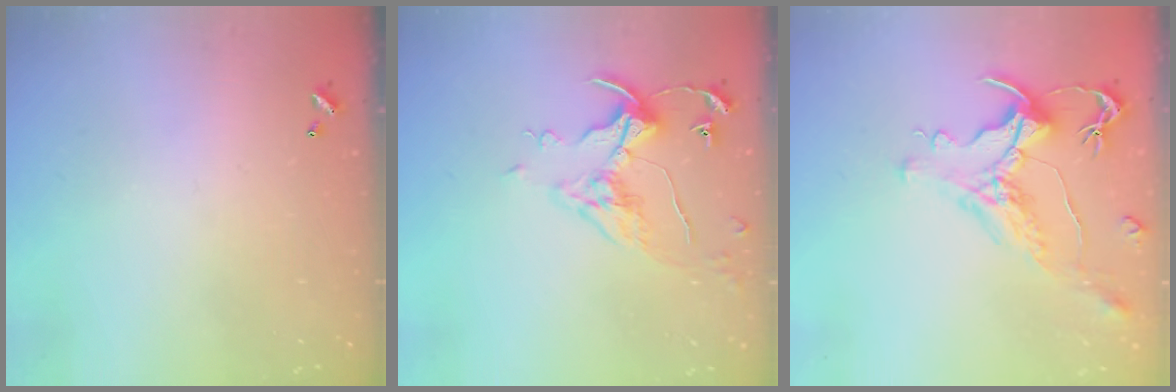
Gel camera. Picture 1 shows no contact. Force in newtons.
{"total": 6.2, "press": 6.1, "slide": 0.8}
{"total": 1.6, "press": 1.0, "slide": 1.3}